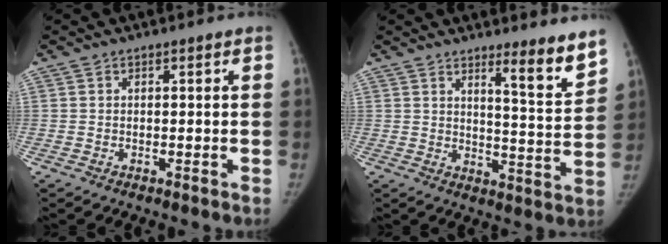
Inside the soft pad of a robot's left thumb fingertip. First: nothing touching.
{"total": 8.6, "force": [6.5, 0.6, 5.7], "torque": [-0.066, -0.060, 0.095]}